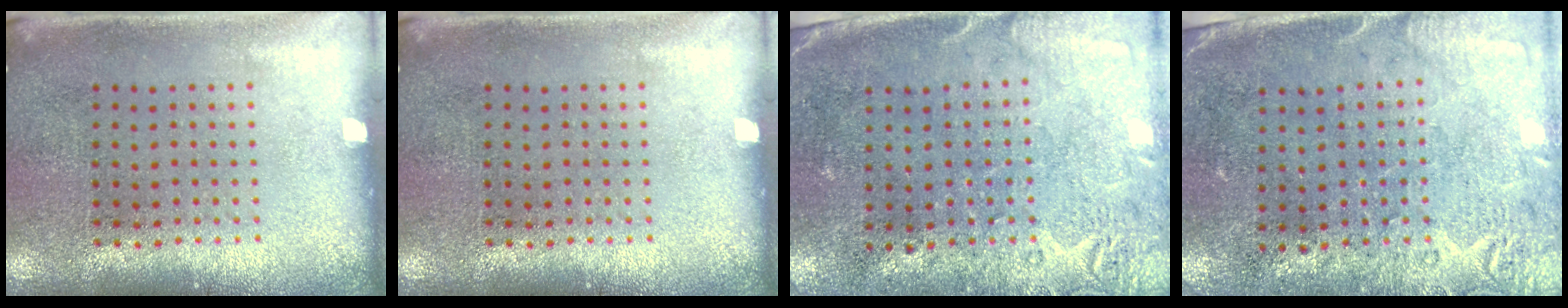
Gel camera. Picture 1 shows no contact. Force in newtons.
{"total": 0.0}
{"total": 2.7, "press": 2.2, "slide": 1.5}
{"total": 2.7, "press": 2.3, "slide": 1.4}